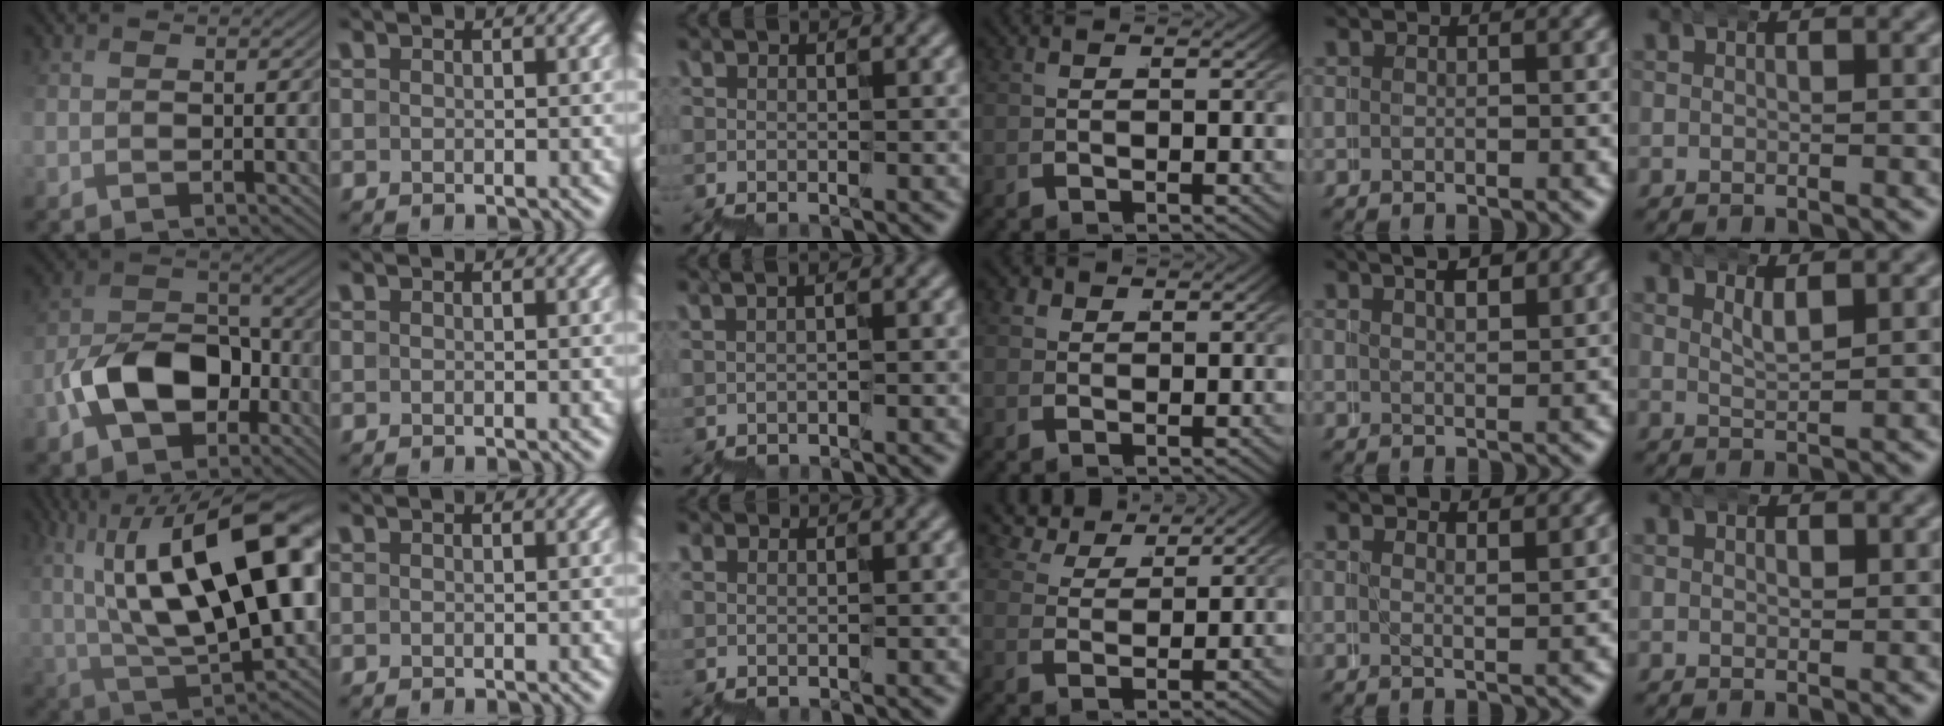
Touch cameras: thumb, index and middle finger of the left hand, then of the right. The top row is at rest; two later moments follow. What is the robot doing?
{"motion": "wrap", "object": "belt"}